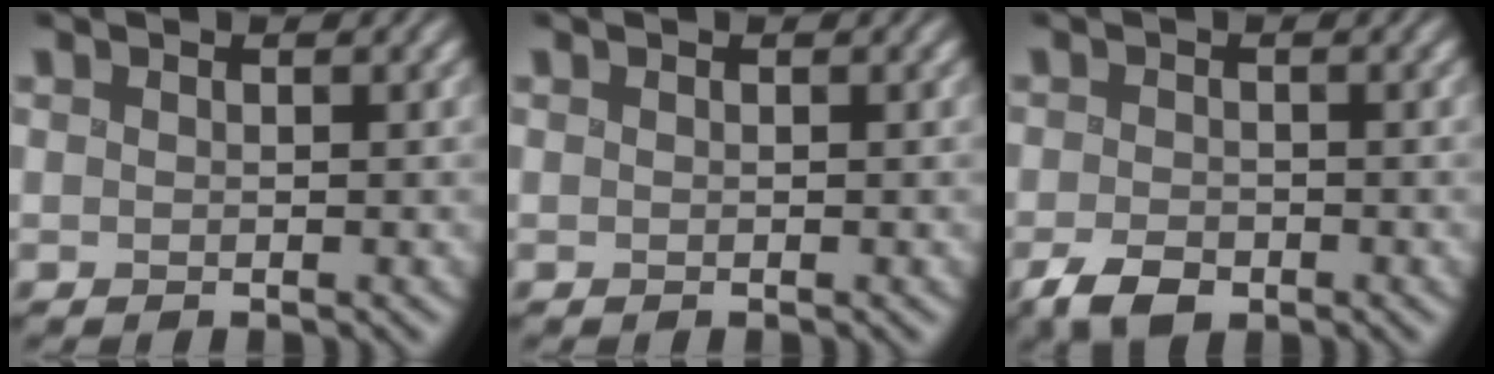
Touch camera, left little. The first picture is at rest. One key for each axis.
{"total": 0.0}
{"total": 3.0, "fx": -1.9, "fy": 1.7, "fz": 1.6, "tx": -0.029, "ty": -0.007, "tz": -0.038}